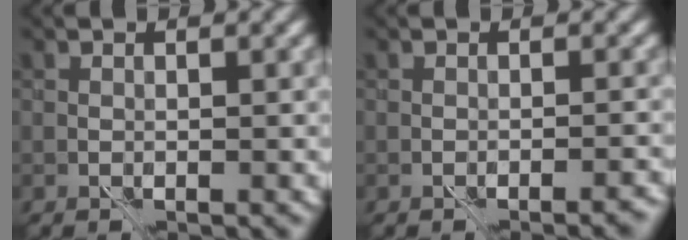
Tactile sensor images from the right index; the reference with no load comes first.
{"total": 1.9, "force": [-1.7, 0.3, 0.8], "torque": [-0.006, -0.002, -0.022]}